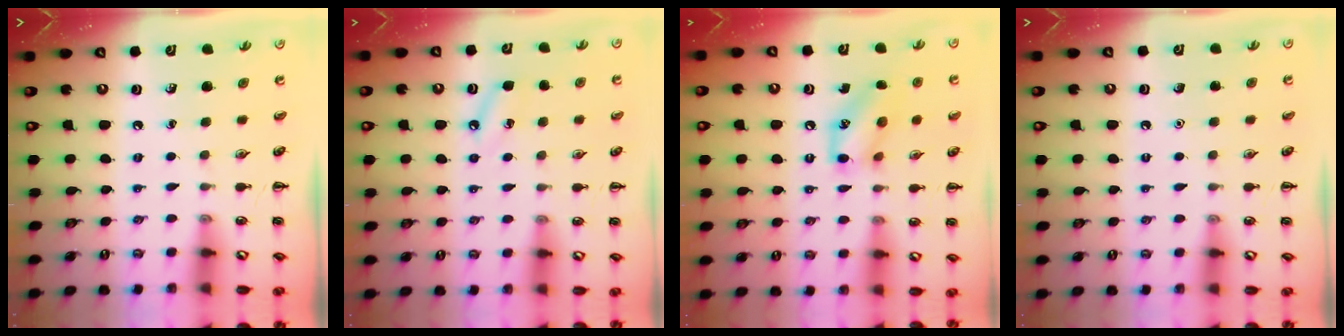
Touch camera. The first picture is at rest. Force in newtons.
{"total": 4.3, "press": 4.0, "slide": 1.6}
{"total": 12.2, "press": 12.0, "slide": 2.0}
{"total": 1.6, "press": 1.6, "slide": 0.1}